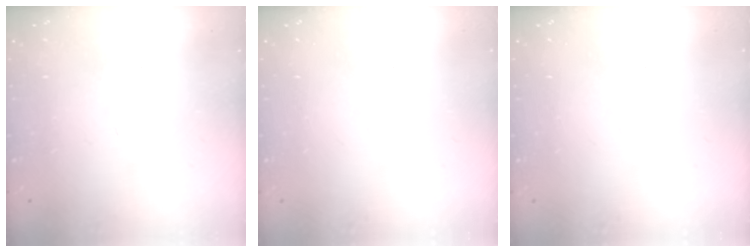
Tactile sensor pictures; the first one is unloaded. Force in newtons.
{"total": 0.0}
{"total": 0.0}